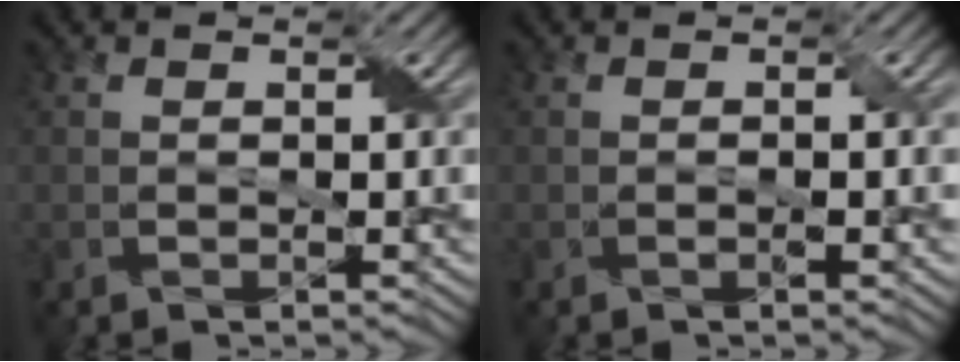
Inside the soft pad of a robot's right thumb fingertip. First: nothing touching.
{"total": 1.1, "force": [-0.3, 0.2, 1.0], "torque": [-0.020, 0.001, -0.005]}